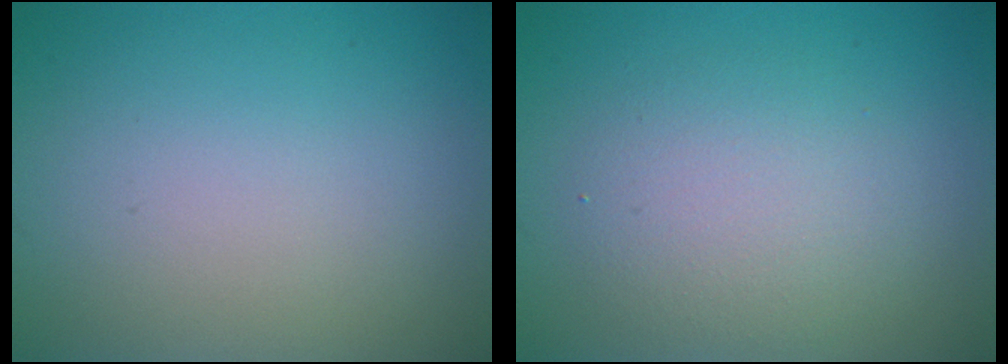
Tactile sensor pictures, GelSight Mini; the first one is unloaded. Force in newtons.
{"total": 3.6, "press": 3.6, "slide": 0.2}